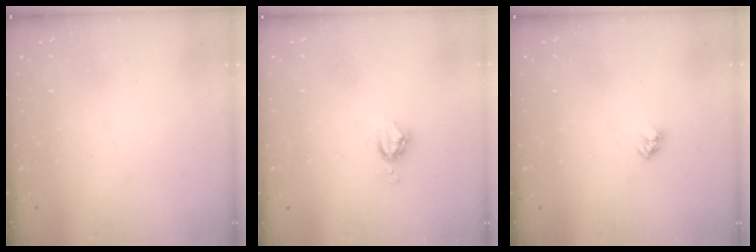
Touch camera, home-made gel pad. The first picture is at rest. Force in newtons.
{"total": 5.4, "press": 5.4, "slide": 0.1}
{"total": 2.4, "press": 2.4, "slide": 0.2}